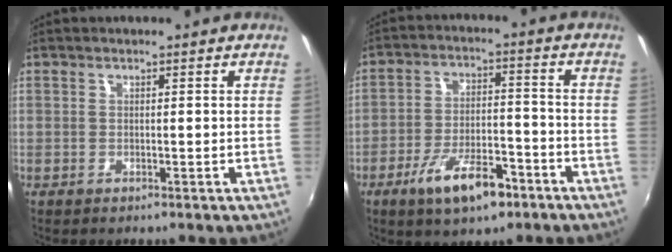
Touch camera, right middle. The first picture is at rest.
{"total": 11.1, "force": [-6.7, 4.2, 7.8], "torque": [-0.154, -0.004, -0.108]}